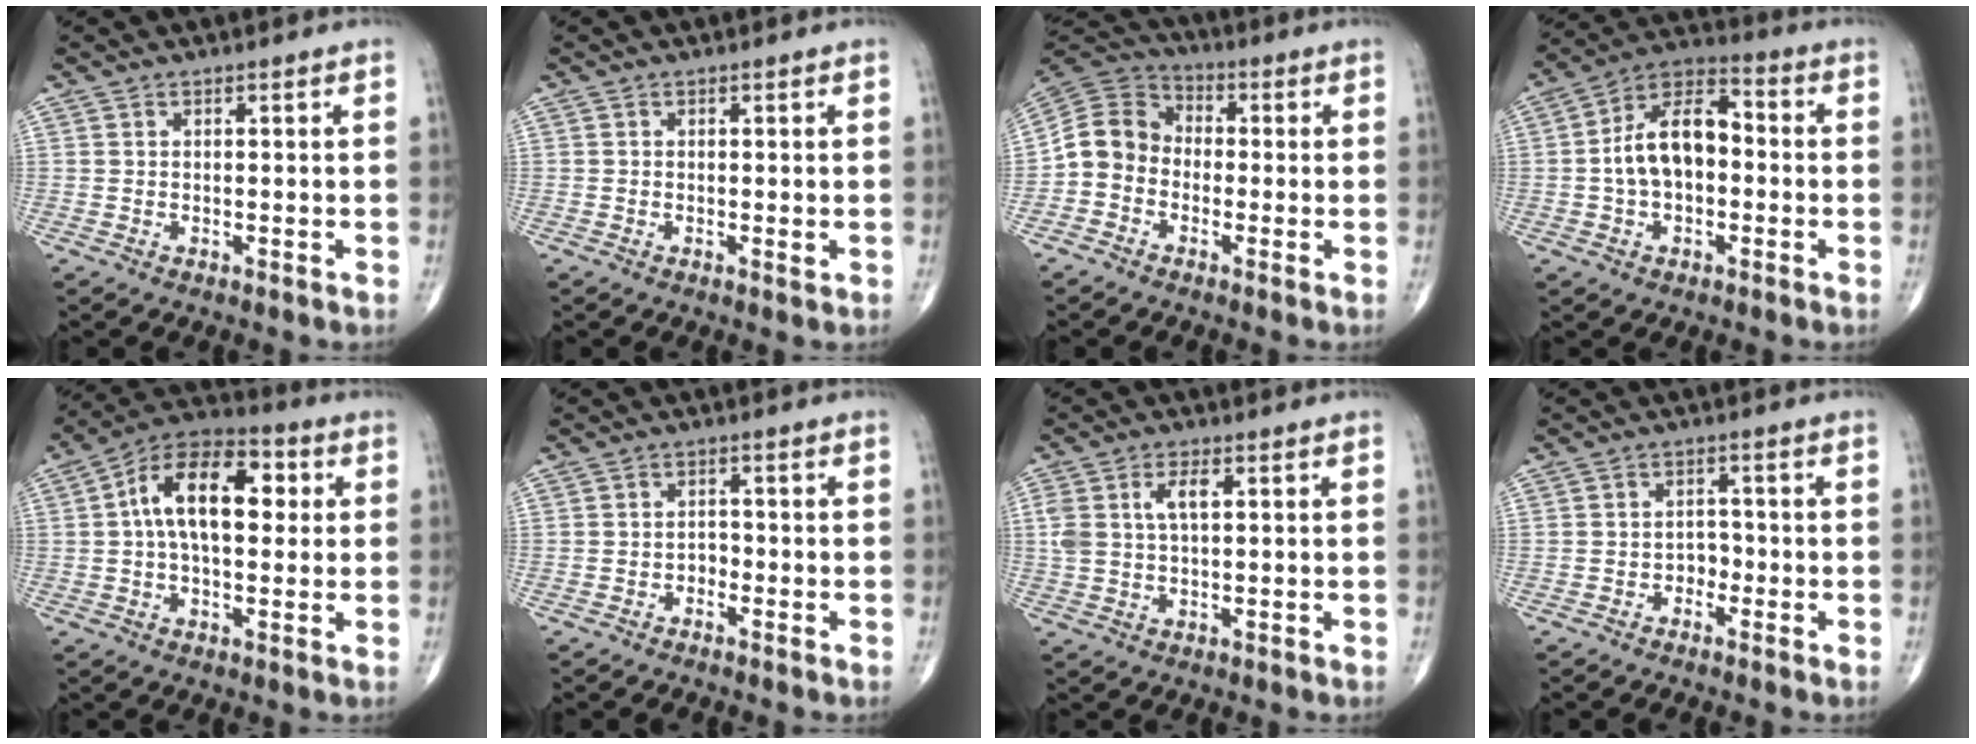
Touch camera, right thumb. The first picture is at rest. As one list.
[{"total": 0.7, "force": [-0.1, 0.2, 0.6], "torque": [-0.011, -0.003, -0.005]}, {"total": 8.5, "force": [-2.0, 7.2, 3.9], "torque": [-0.060, 0.040, -0.055]}, {"total": 12.7, "force": [-0.6, 7.8, 10.0], "torque": [-0.164, 0.040, -0.023]}, {"total": 15.1, "force": [2.3, 8.4, 12.4], "torque": [-0.190, 0.030, 0.027]}, {"total": 1.7, "force": [-1.0, 1.2, 0.7], "torque": [0.000, 0.008, -0.024]}, {"total": 5.8, "force": [1.6, 2.9, 4.8], "torque": [-0.109, 0.011, 0.034]}, {"total": 2.4, "force": [-1.2, 1.8, 1.0], "torque": [0.001, 0.014, -0.026]}]